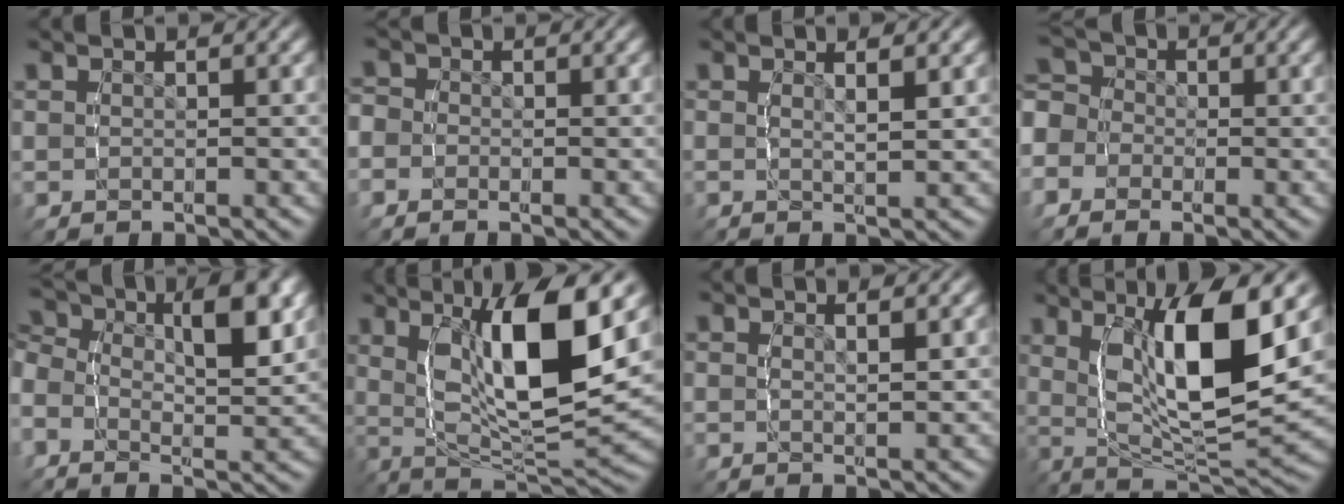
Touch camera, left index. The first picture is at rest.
{"total": 2.8, "force": [-0.6, 2.7, 0.6], "torque": [-0.021, 0.004, -0.026]}
{"total": 1.4, "force": [0.6, -0.4, 1.2], "torque": [-0.025, -0.007, 0.010]}
{"total": 7.8, "force": [0.4, 7.2, 2.9], "torque": [-0.064, 0.002, -0.017]}
{"total": 6.5, "force": [0.6, 4.4, 4.6], "torque": [-0.090, -0.005, -0.004]}
{"total": 12.4, "force": [2.6, 4.9, 11.1], "torque": [-0.188, 0.002, 0.041]}
{"total": 0.9, "force": [0.4, -0.4, 0.7], "torque": [-0.017, -0.005, 0.005]}
{"total": 12.1, "force": [2.3, 4.9, 10.9], "torque": [-0.187, -0.001, 0.038]}